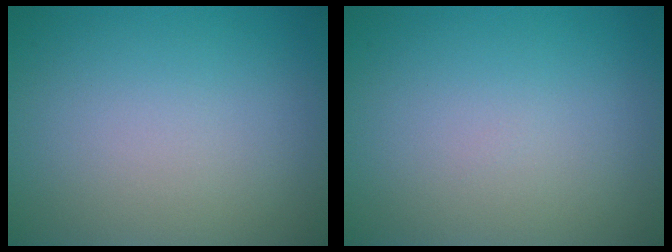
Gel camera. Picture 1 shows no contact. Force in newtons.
{"total": 0.0}